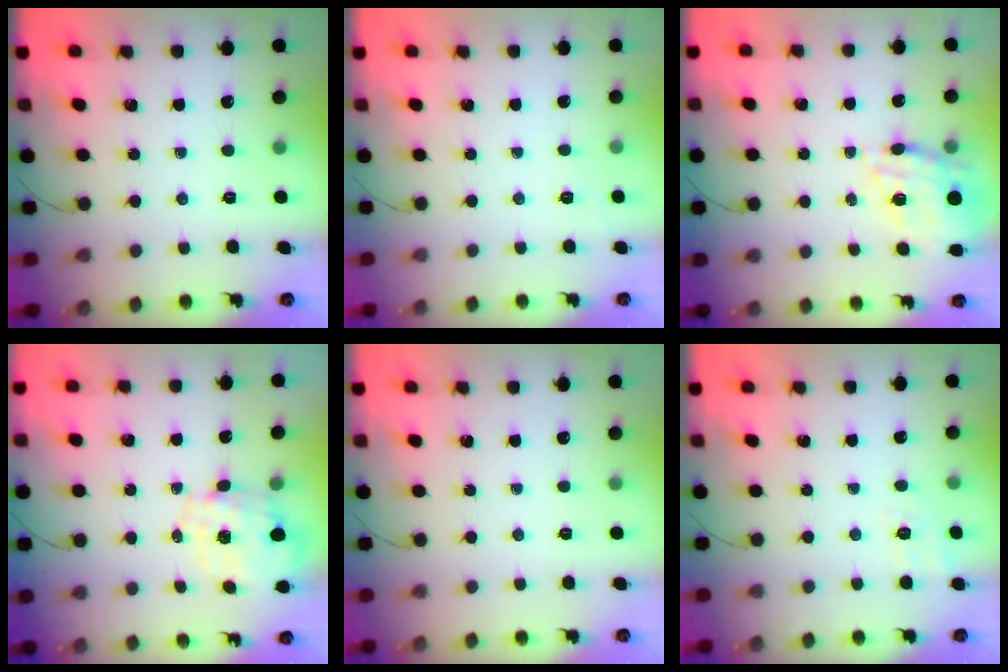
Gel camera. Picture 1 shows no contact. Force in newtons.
{"total": 6.5, "press": 6.3, "slide": 1.7}
{"total": 15.6, "press": 15.2, "slide": 3.4}
{"total": 1.3, "press": 1.2, "slide": 0.4}
{"total": 0.0}
{"total": 3.3, "press": 2.6, "slide": 2.2}